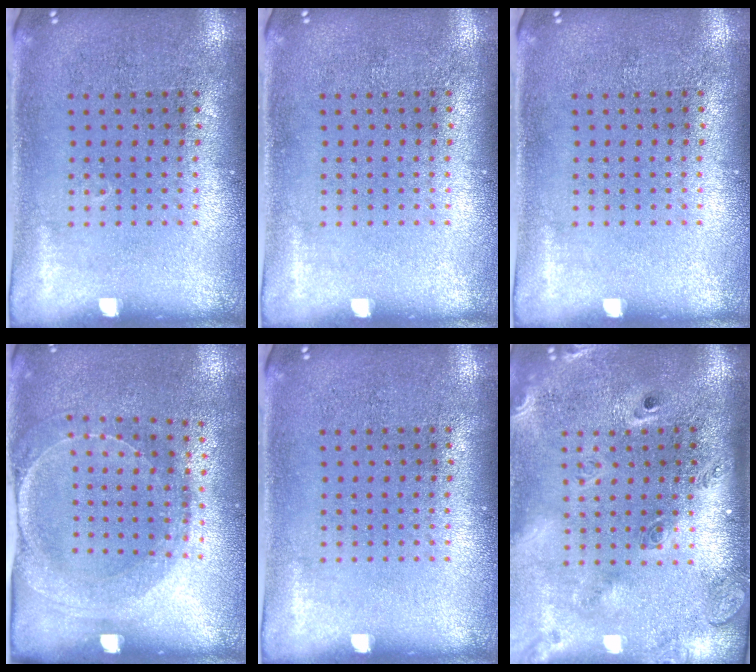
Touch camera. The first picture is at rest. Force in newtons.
{"total": 0.0}
{"total": 0.0}
{"total": 1.5, "press": 1.4, "slide": 0.4}
{"total": 0.0}
{"total": 2.6, "press": 1.9, "slide": 1.8}